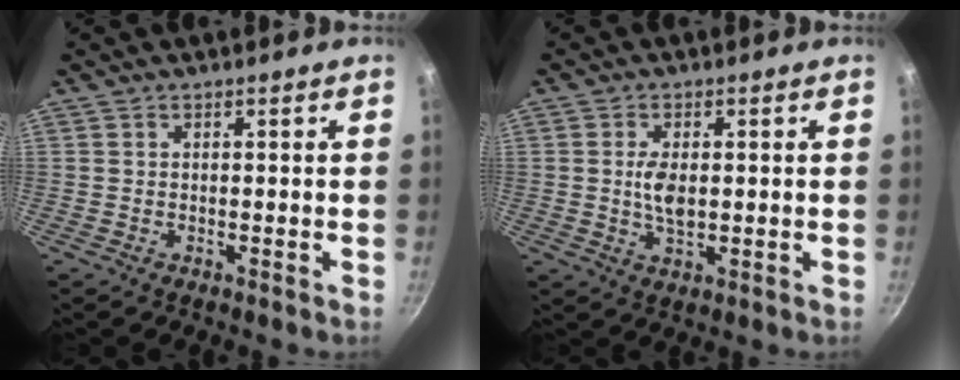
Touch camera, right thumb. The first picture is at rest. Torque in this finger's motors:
{"motor_torque": [0.32, 0.17, 1.01, 0.34, 0.28]}